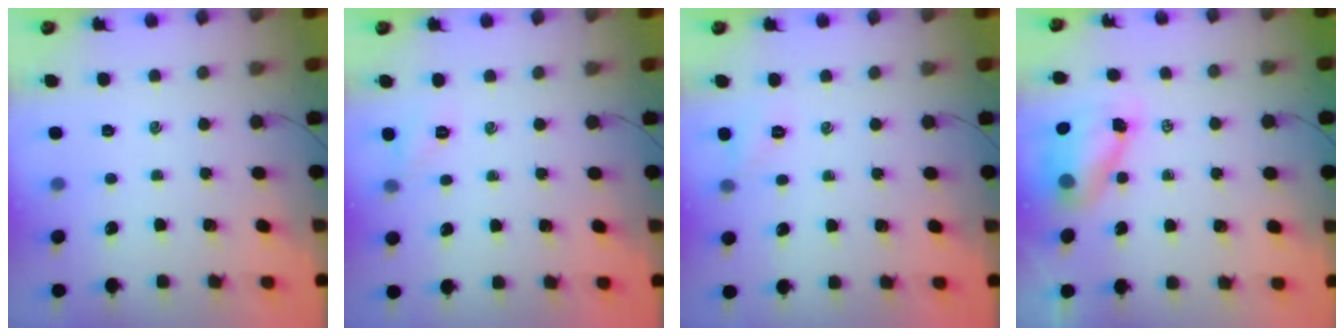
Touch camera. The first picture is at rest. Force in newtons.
{"total": 5.9, "press": 5.6, "slide": 1.9}
{"total": 5.6, "press": 5.4, "slide": 1.7}
{"total": 8.1, "press": 8.0, "slide": 1.1}